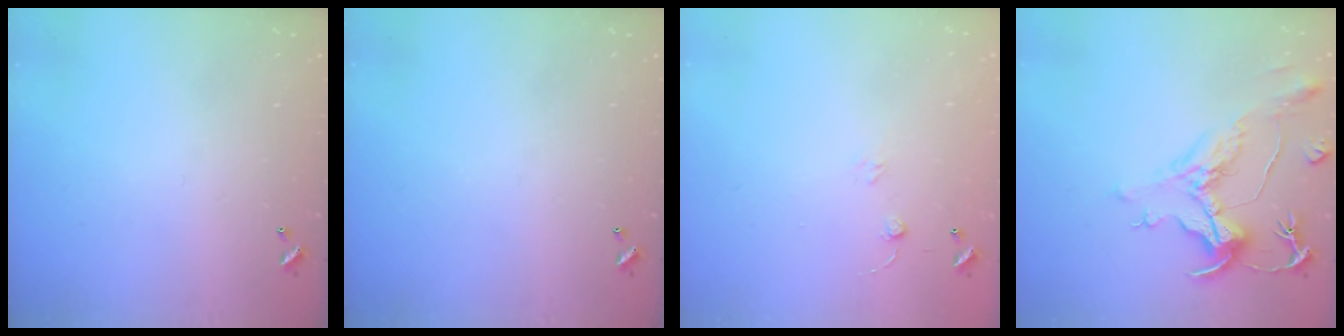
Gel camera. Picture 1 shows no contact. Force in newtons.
{"total": 0.0}
{"total": 6.2, "press": 6.2, "slide": 0.6}
{"total": 1.8, "press": 0.8, "slide": 1.5}